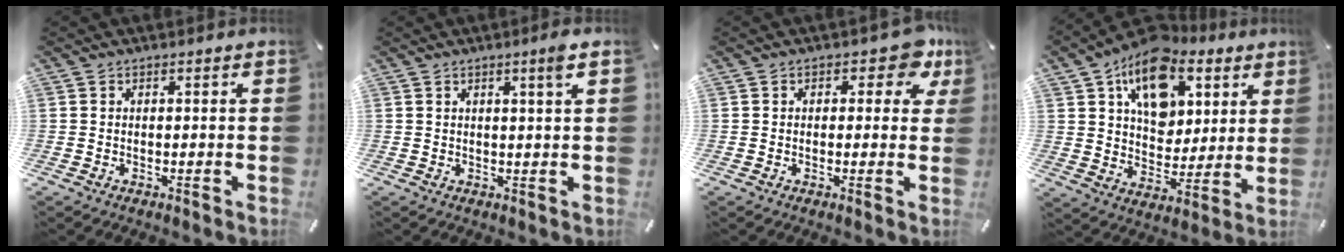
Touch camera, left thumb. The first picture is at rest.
{"total": 3.2, "force": [1.6, -0.1, 2.8], "torque": [-0.048, -0.004, 0.023]}
{"total": 6.6, "force": [3.2, 3.5, 4.5], "torque": [-0.041, -0.015, 0.046]}
{"total": 15.9, "force": [8.6, 10.8, 7.9], "torque": [-0.128, -0.049, 0.156]}